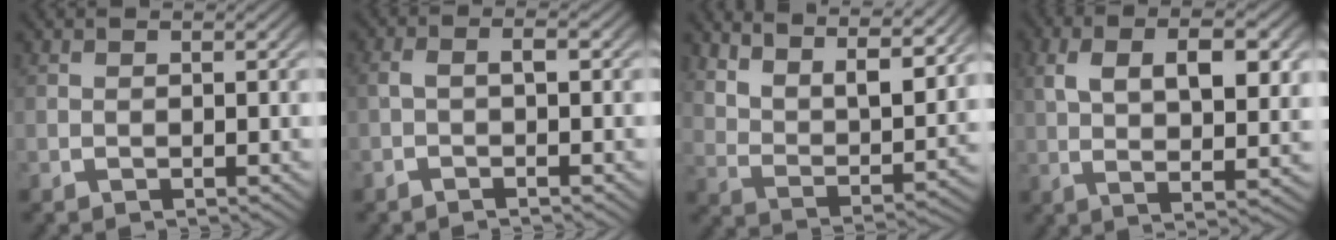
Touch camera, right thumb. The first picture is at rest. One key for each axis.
{"total": 1.6, "fx": -0.3, "fy": 0.5, "fz": 1.5, "tx": -0.030, "ty": 0.003, "tz": -0.008}
{"total": 10.0, "fx": 5.8, "fy": 4.9, "fz": 6.5, "tx": -0.103, "ty": 0.003, "tz": 0.092}
{"total": 7.6, "fx": 1.4, "fy": 3.1, "fz": 6.7, "tx": -0.117, "ty": -0.003, "tz": 0.030}